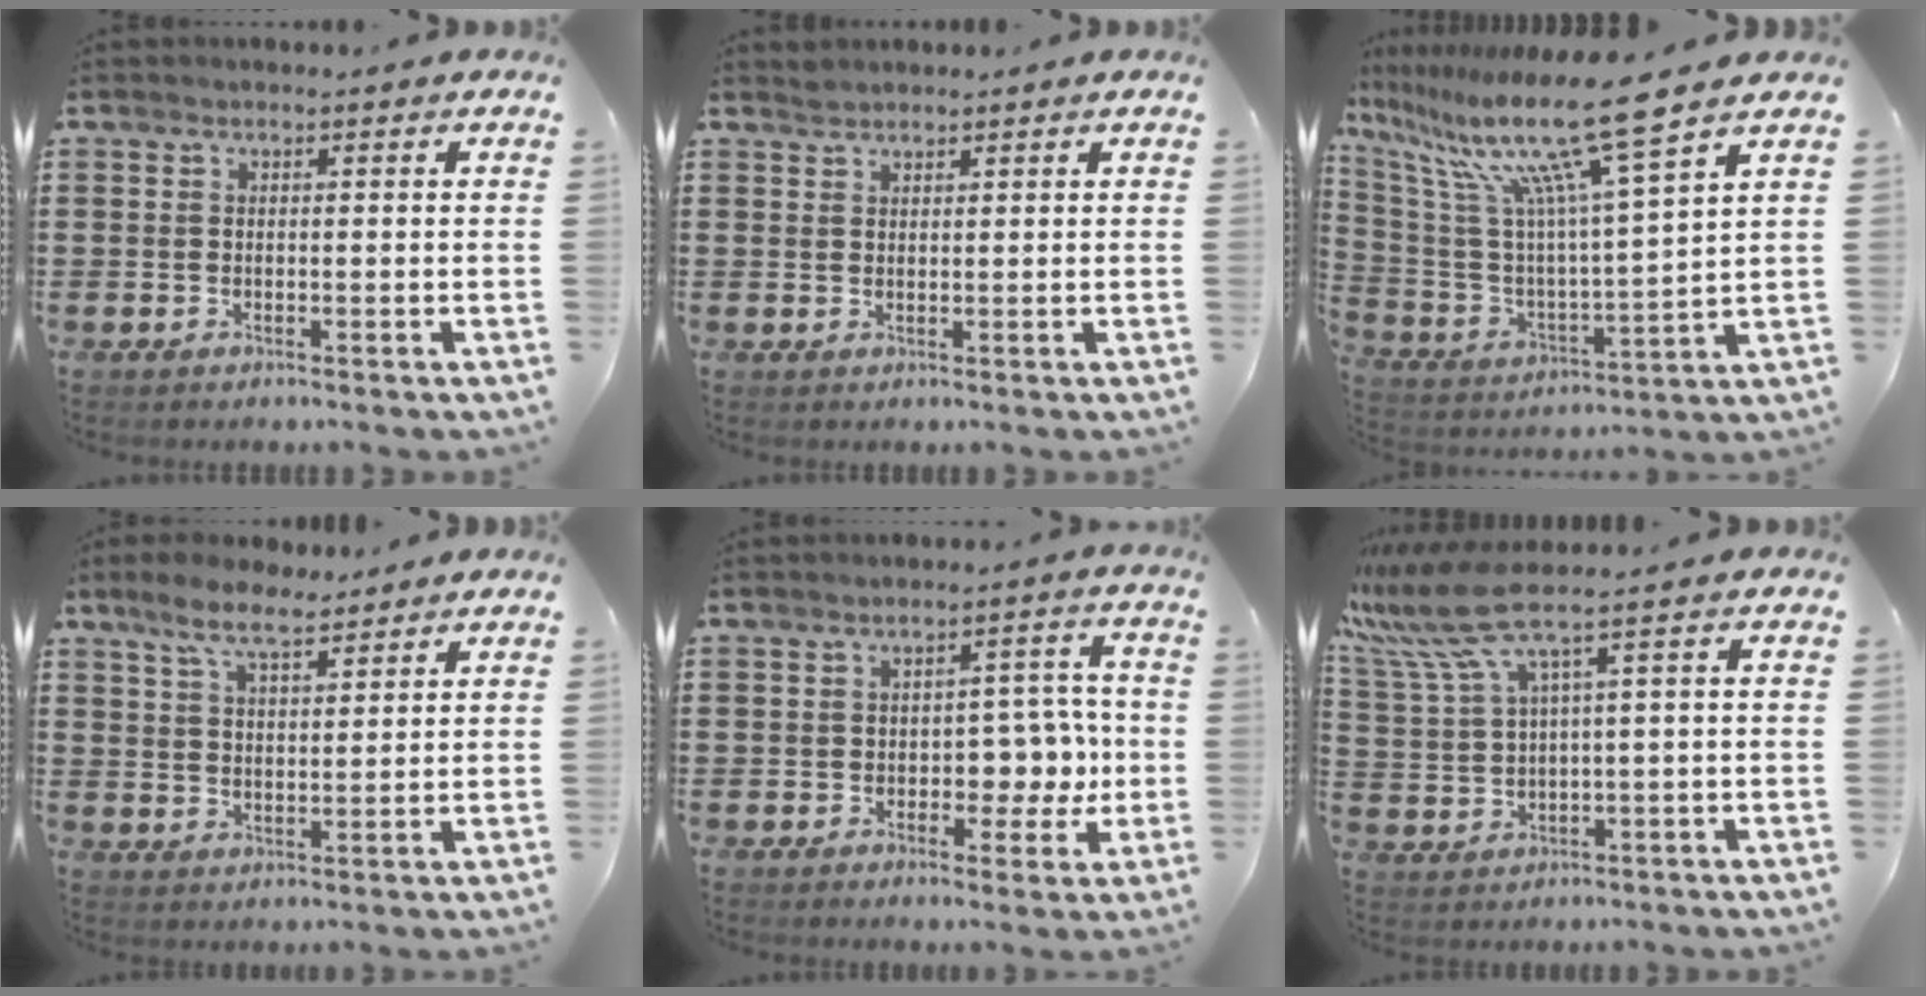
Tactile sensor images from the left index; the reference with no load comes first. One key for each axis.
{"total": 1.1, "fx": 1.0, "fy": 0.2, "fz": 0.0, "tx": -0.004, "ty": -0.002, "tz": 0.021}
{"total": 16.2, "fx": 12.1, "fy": 0.3, "fz": 10.7, "tx": -0.234, "ty": -0.081, "tz": 0.191}
{"total": 6.5, "fx": 5.2, "fy": 1.6, "fz": 3.6, "tx": -0.083, "ty": -0.004, "tz": 0.095}
{"total": 5.8, "fx": -0.5, "fy": 3.8, "fz": 4.3, "tx": -0.064, "ty": 0.001, "tz": -0.017}
{"total": 7.1, "fx": 3.8, "fy": 0.8, "fz": 6.0, "tx": -0.153, "ty": -0.028, "tz": 0.060}